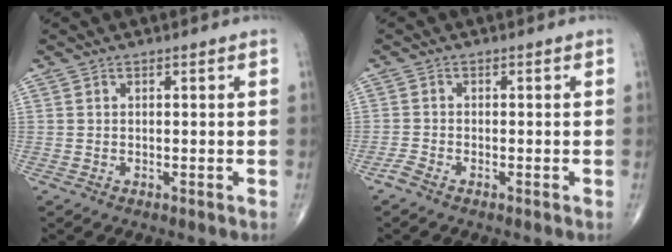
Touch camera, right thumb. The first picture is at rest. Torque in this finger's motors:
{"motor_torque": [2.69, 1.81, 0.07, -0.40, 0.04]}